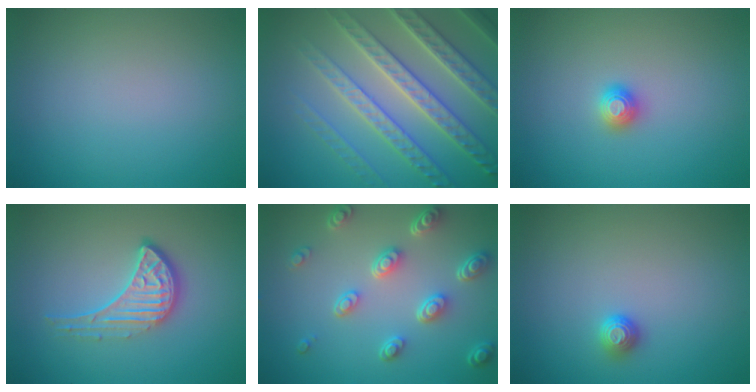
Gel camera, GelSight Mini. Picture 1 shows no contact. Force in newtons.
{"total": 7.1, "press": 6.9, "slide": 1.7}
{"total": 1.2, "press": 1.2, "slide": 0.1}
{"total": 3.9, "press": 3.1, "slide": 2.3}
{"total": 5.1, "press": 3.8, "slide": 3.3}
{"total": 1.1, "press": 1.0, "slide": 0.4}